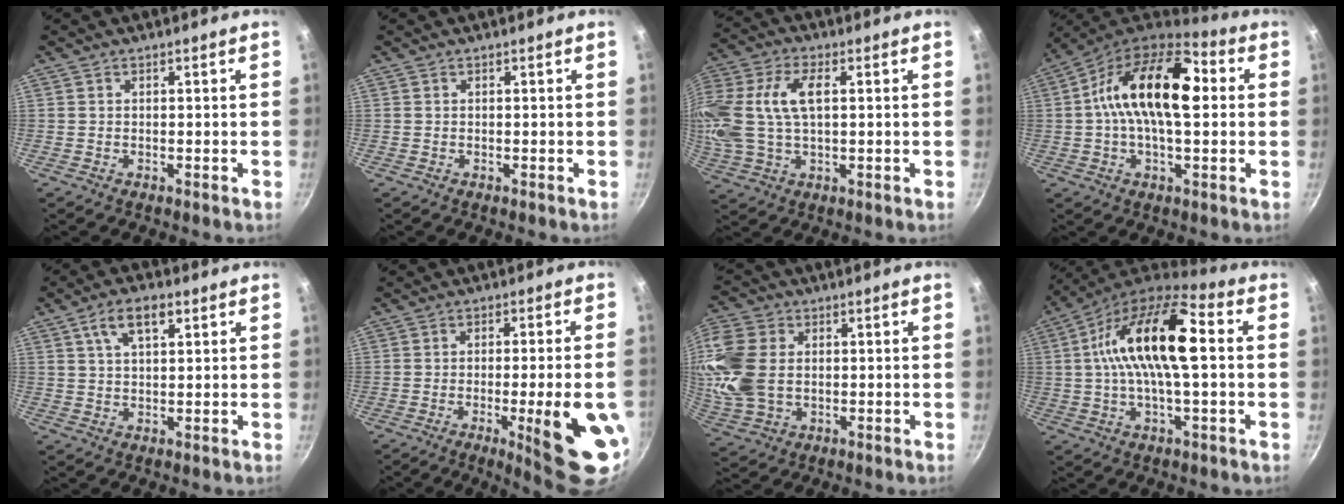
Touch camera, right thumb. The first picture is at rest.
{"total": 0.0}
{"total": 17.6, "force": [2.8, 10.1, 14.1], "torque": [-0.314, 0.020, 0.047]}
{"total": 19.1, "force": [2.4, 9.7, 16.2], "torque": [-0.253, 0.025, 0.017]}
{"total": 6.9, "force": [3.1, 3.3, 5.2], "torque": [-0.080, 0.002, 0.053]}
{"total": 16.3, "force": [-4.6, 3.0, 15.3], "torque": [-0.183, 0.009, -0.054]}
{"total": 13.1, "force": [0.9, 9.4, 9.0], "torque": [-0.181, 0.000, 0.021]}
{"total": 19.0, "force": [2.5, 7.4, 17.4], "torque": [-0.300, 0.029, 0.030]}